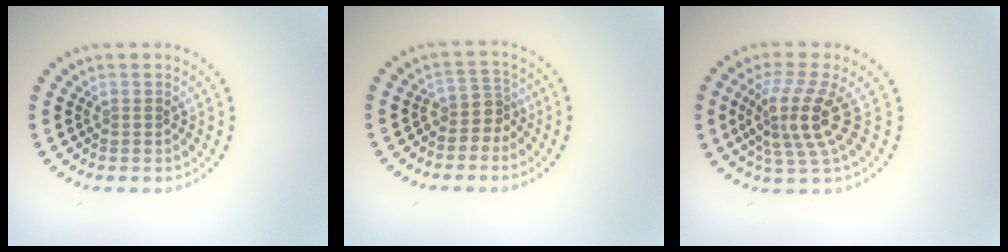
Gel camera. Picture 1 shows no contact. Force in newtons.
{"total": 2.3, "press": 1.7, "slide": 1.6}
{"total": 4.4, "press": 3.3, "slide": 3.0}